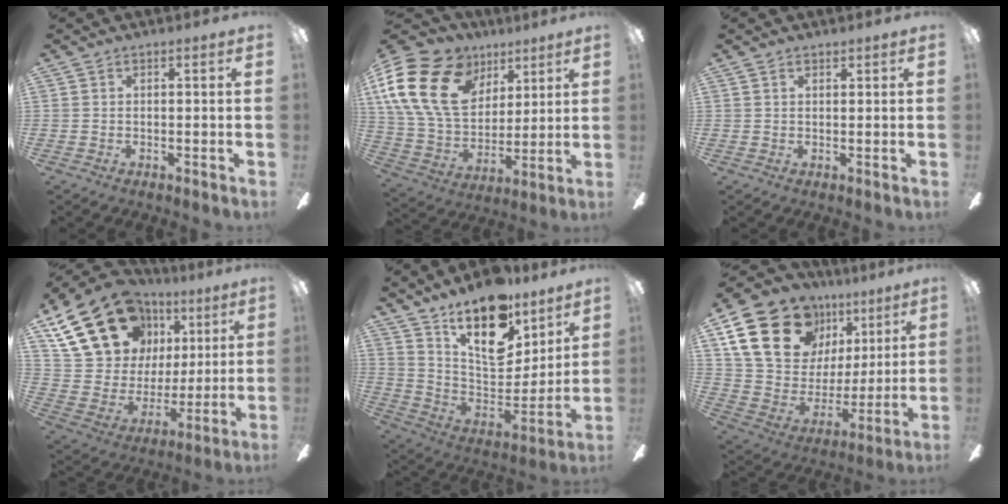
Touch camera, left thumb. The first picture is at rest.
{"total": 23.1, "force": [9.7, 16.1, 13.5], "torque": [-0.286, -0.031, 0.177]}
{"total": 1.0, "force": [0.8, 0.5, 0.4], "torque": [-0.008, 0.002, 0.015]}
{"total": 23.5, "force": [12.8, 16.0, 11.5], "torque": [-0.220, -0.045, 0.250]}
{"total": 20.0, "force": [14.2, 9.0, 10.9], "torque": [-0.174, -0.098, 0.252]}
{"total": 24.5, "force": [13.2, 16.4, 12.6], "torque": [-0.233, -0.063, 0.252]}